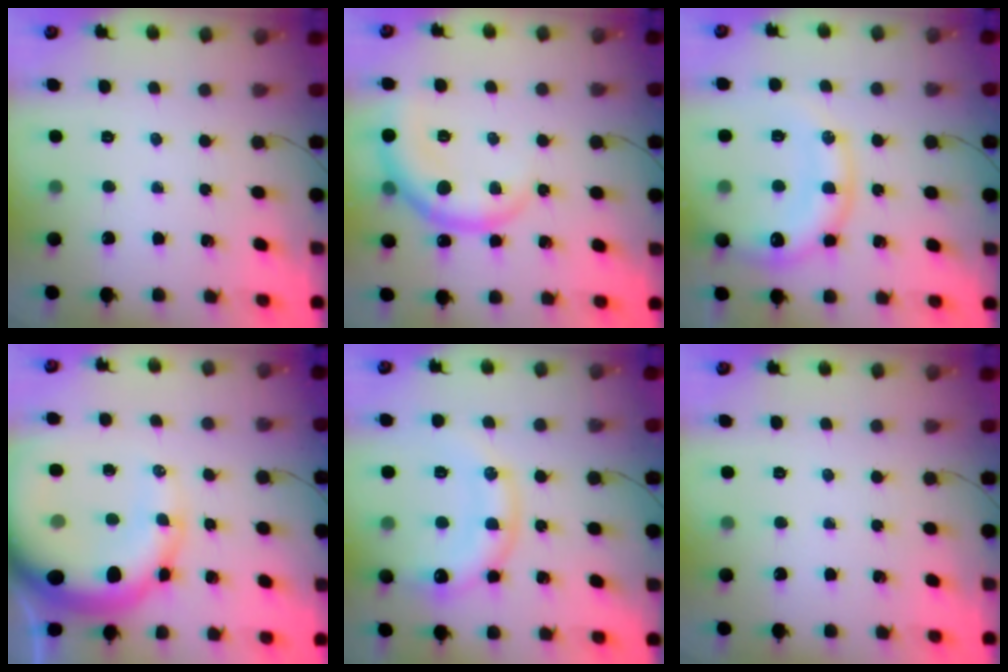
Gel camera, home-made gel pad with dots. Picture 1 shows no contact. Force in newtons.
{"total": 11.1, "press": 11.1, "slide": 0.6}
{"total": 17.7, "press": 17.5, "slide": 2.9}
{"total": 17.8, "press": 17.5, "slide": 3.3}
{"total": 14.9, "press": 14.8, "slide": 1.9}
{"total": 0.0}